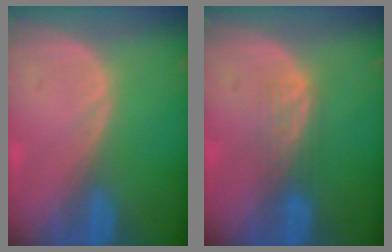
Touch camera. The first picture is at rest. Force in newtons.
{"total": 2.6, "press": 2.6, "slide": 0.4}